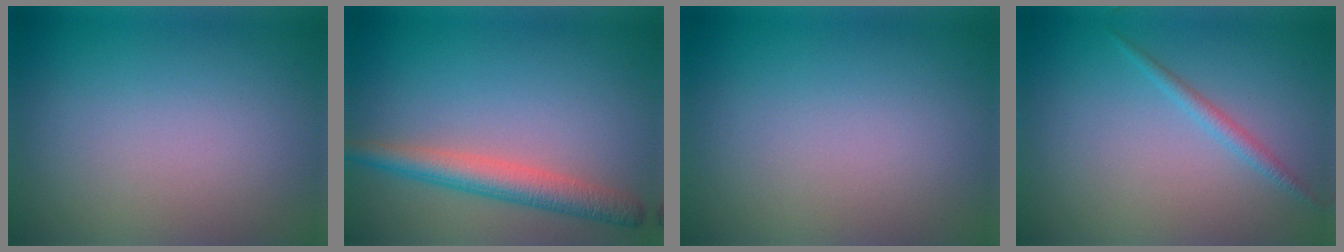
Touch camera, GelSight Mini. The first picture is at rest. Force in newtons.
{"total": 3.8, "press": 3.8, "slide": 0.3}
{"total": 0.0}
{"total": 1.3, "press": 1.3, "slide": 0.1}